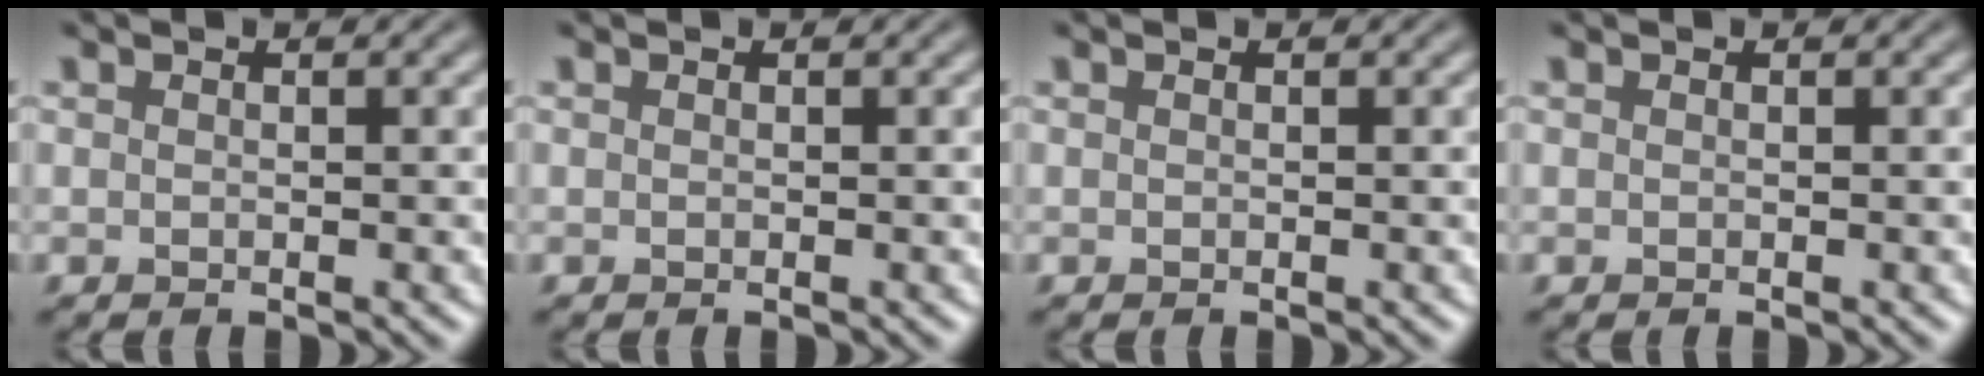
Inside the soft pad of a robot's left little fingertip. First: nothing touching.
{"total": 0.0}
{"total": 0.0}
{"total": 0.0}